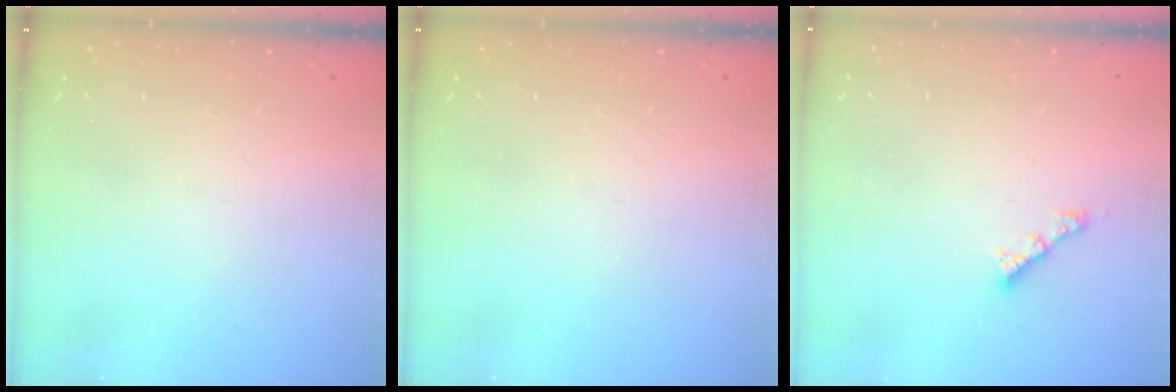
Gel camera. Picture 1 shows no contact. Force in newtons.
{"total": 0.0}
{"total": 2.6, "press": 2.6, "slide": 0.1}